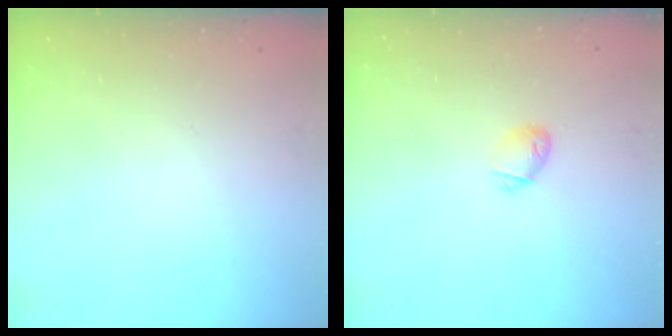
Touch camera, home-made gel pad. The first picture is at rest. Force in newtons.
{"total": 4.0, "press": 3.9, "slide": 0.8}